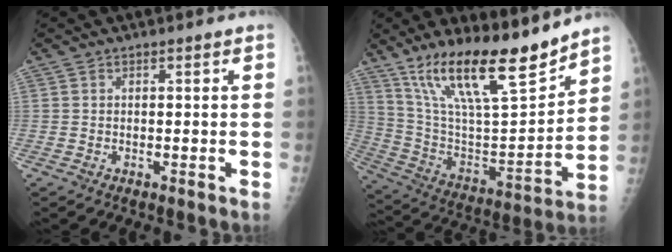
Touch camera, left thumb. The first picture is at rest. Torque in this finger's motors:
{"motor_torque": [1.07, 0.72, 1.46, -1.31, 0.15]}